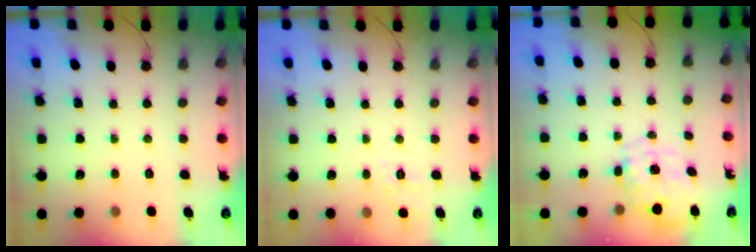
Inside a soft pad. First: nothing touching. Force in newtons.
{"total": 8.5, "press": 8.3, "slide": 1.7}
{"total": 2.1, "press": 1.8, "slide": 1.0}